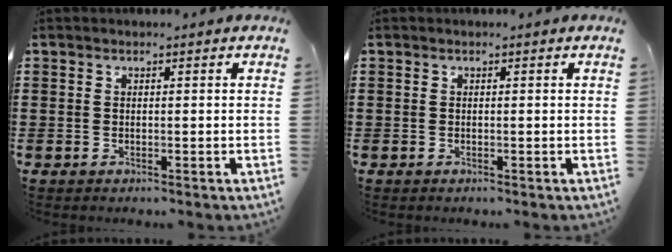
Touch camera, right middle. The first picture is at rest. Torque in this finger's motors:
{"motor_torque": [0.00, 0.00, 0.01, 0.01]}